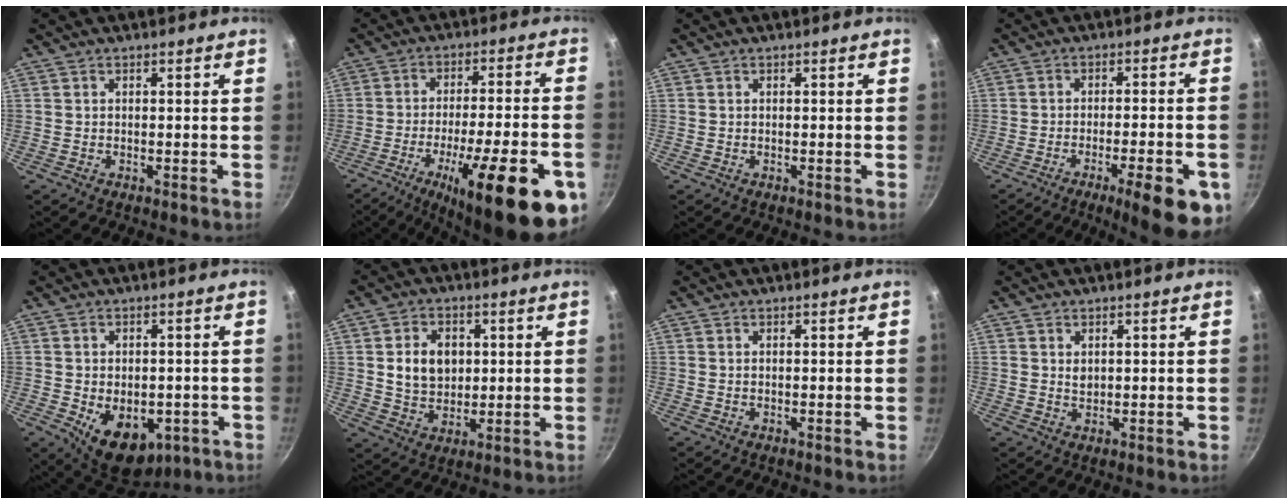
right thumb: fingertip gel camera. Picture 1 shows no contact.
{"total": 25.3, "force": [-11.4, 6.7, 21.6], "torque": [-0.283, 0.029, -0.166]}
{"total": 0.0}
{"total": 13.2, "force": [-6.2, 3.1, 11.2], "torque": [-0.132, 0.019, -0.080]}
{"total": 12.7, "force": [-4.0, 8.3, 8.8], "torque": [-0.089, -0.007, -0.036]}
{"total": 9.0, "force": [1.5, 7.0, 5.5], "torque": [-0.066, -0.006, 0.028]}
{"total": 0.0}
{"total": 1.6, "force": [0.6, 1.1, 1.0], "torque": [-0.014, -0.001, 0.012]}